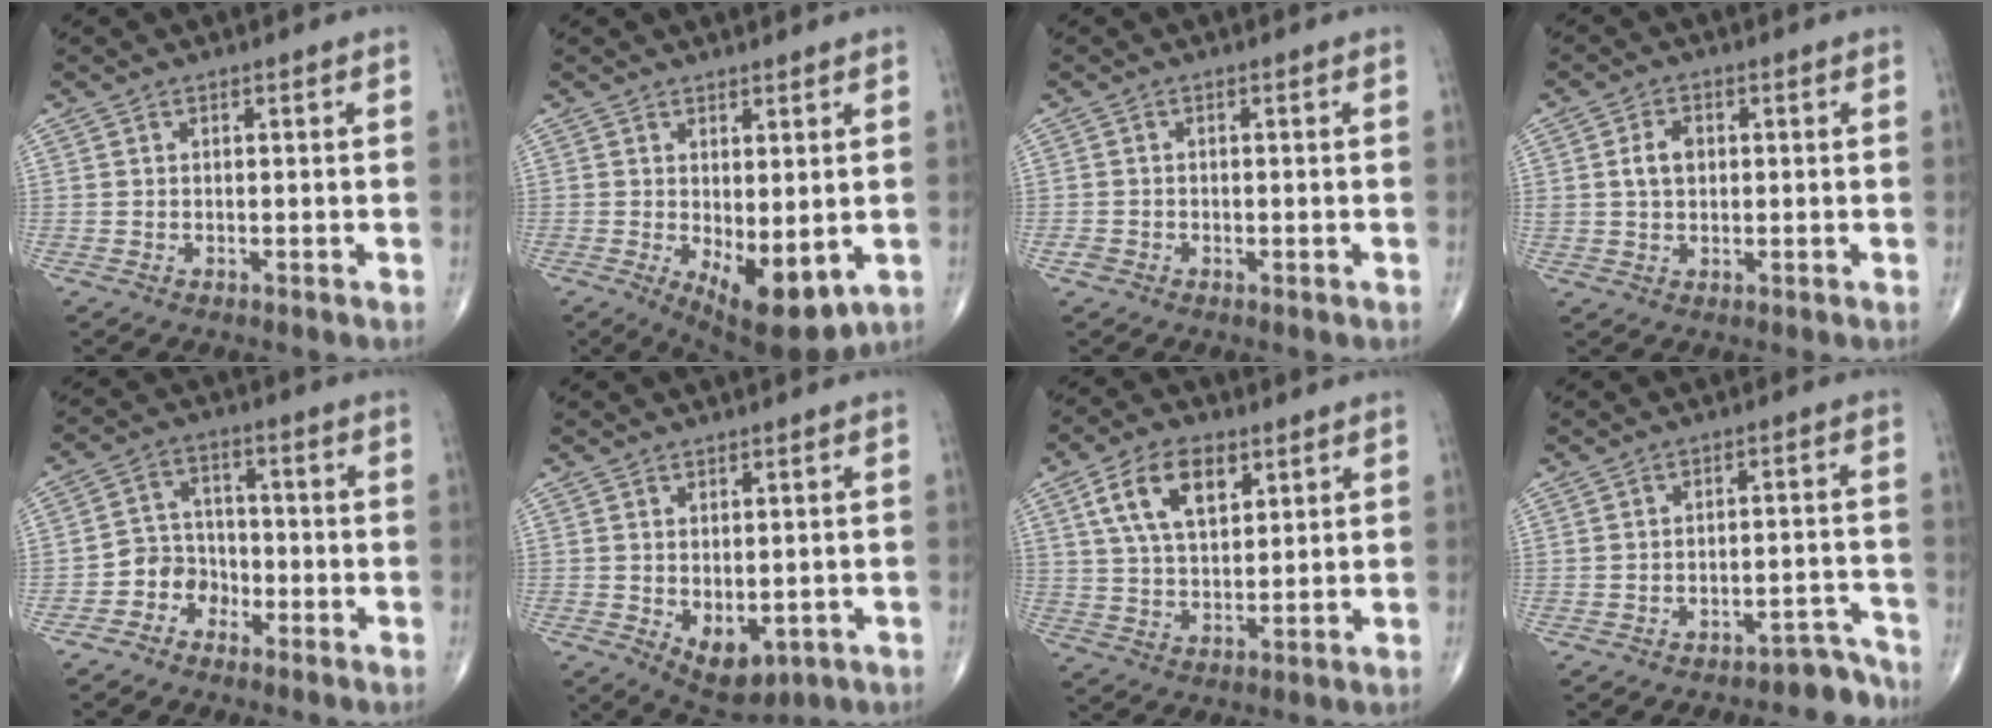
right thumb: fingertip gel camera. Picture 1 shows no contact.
{"total": 10.3, "force": [-1.8, 4.4, 9.2], "torque": [-0.125, -0.021, -0.008]}
{"total": 1.3, "force": [-0.6, 1.0, 0.5], "torque": [-0.011, 0.004, -0.012]}
{"total": 4.5, "force": [0.8, 3.2, 3.0], "torque": [-0.049, 0.002, 0.013]}
{"total": 5.9, "force": [-3.0, 4.9, 1.5], "torque": [0.009, 0.032, -0.064]}
{"total": 7.3, "force": [-1.6, 4.3, 5.7], "torque": [-0.070, -0.005, -0.004]}
{"total": 11.5, "force": [5.0, 6.3, 8.2], "torque": [-0.136, -0.012, 0.094]}
{"total": 5.6, "force": [-5.2, 2.2, -0.1], "torque": [0.031, 0.083, -0.068]}